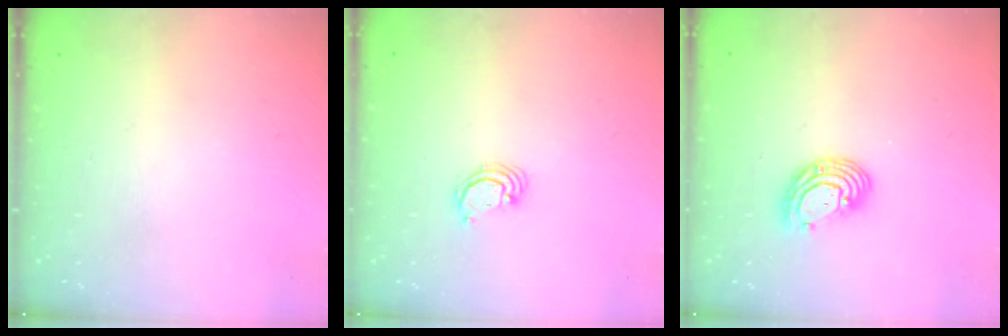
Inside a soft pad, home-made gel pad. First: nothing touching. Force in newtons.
{"total": 2.4, "press": 2.4, "slide": 0.3}
{"total": 8.2, "press": 8.1, "slide": 1.3}